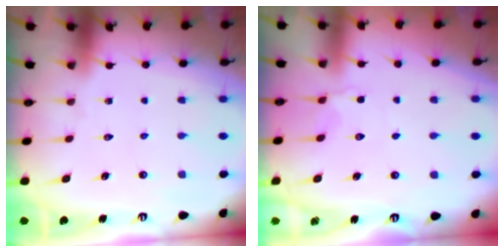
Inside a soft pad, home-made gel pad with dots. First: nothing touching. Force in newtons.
{"total": 2.3, "press": 2.0, "slide": 1.2}